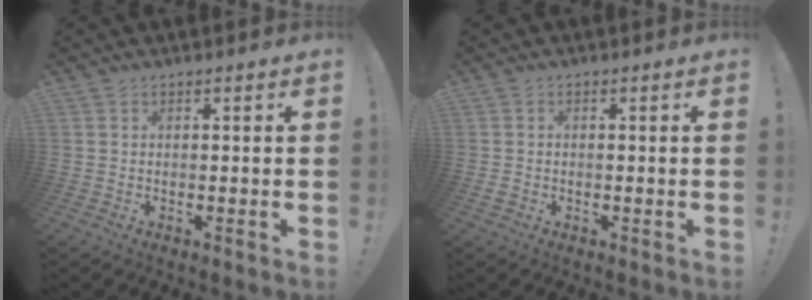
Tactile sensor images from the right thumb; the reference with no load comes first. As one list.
[{"total": 1.1, "force": [-0.3, 0.9, 0.6], "torque": [-0.008, 0.003, -0.006]}]